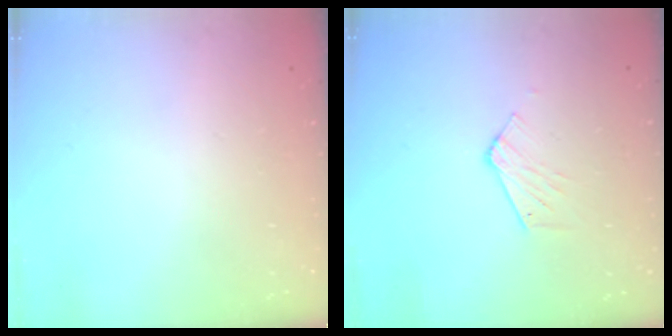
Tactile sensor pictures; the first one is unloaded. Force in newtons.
{"total": 5.2, "press": 5.2, "slide": 0.4}